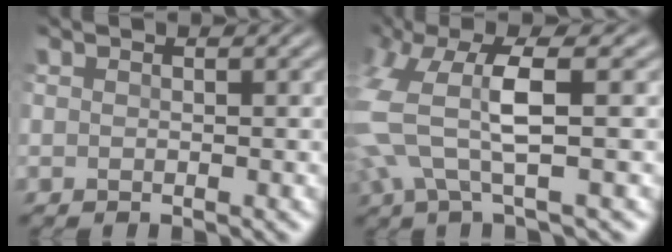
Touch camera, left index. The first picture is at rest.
{"total": 7.4, "force": [0.2, 2.8, 6.8], "torque": [-0.166, 0.015, -0.006]}